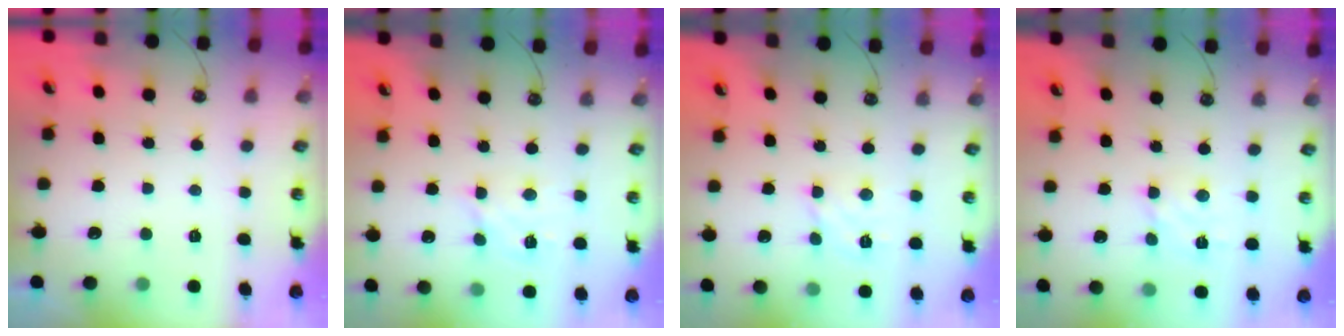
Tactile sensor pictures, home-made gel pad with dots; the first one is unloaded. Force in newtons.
{"total": 7.4, "press": 7.3, "slide": 0.5}
{"total": 4.2, "press": 4.2, "slide": 0.4}
{"total": 2.9, "press": 2.8, "slide": 0.2}